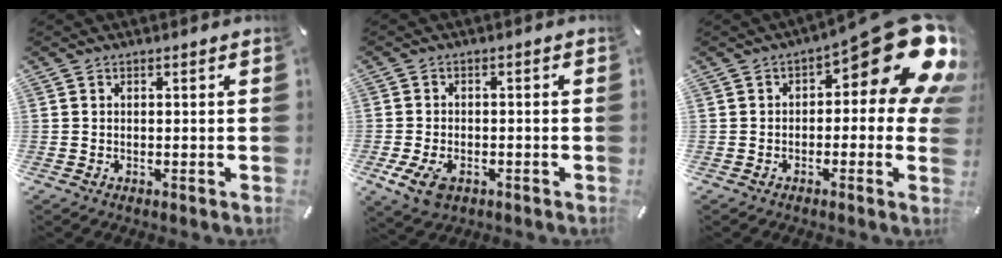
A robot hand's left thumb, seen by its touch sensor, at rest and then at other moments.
{"total": 5.6, "force": [-2.6, 3.7, 3.3], "torque": [-0.084, 0.005, -0.051]}
{"total": 18.5, "force": [7.8, 7.1, 15.2], "torque": [-0.191, -0.057, 0.135]}